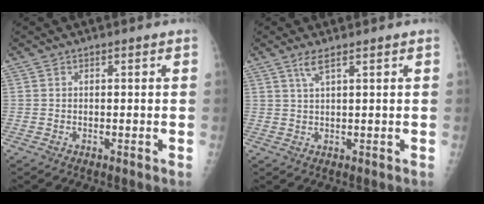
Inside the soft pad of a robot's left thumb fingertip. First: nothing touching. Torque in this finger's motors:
{"motor_torque": [0.33, -0.08, 0.32, -0.07, 0.13]}